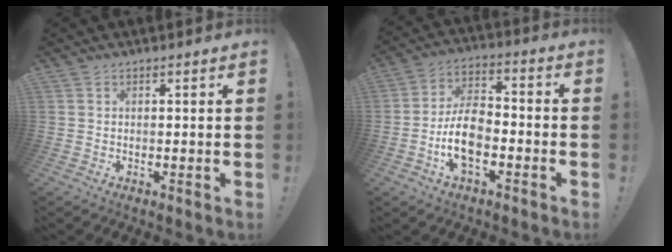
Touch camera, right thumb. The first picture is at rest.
{"total": 11.6, "force": [-4.4, 6.4, 8.6], "torque": [-0.173, 0.016, -0.080]}